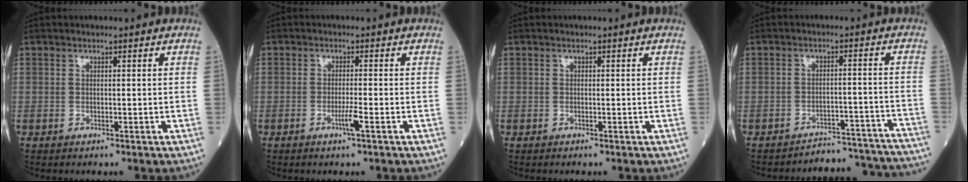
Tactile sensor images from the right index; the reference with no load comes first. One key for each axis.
{"total": 2.3, "fx": -1.1, "fy": -0.5, "fz": 2.0, "tx": -0.042, "ty": -0.005, "tz": -0.021}
{"total": 0.0}
{"total": 14.3, "fx": -14.2, "fy": 1.2, "fz": 0.4, "tx": 0.023, "ty": 0.031, "tz": -0.167}